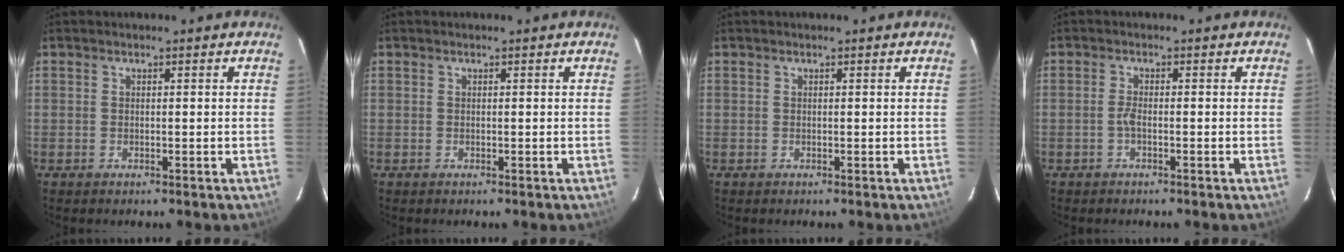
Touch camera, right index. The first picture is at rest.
{"total": 0.0}
{"total": 0.0}
{"total": 1.3, "force": [-0.6, 0.4, 1.1], "torque": [-0.026, 0.003, -0.014]}